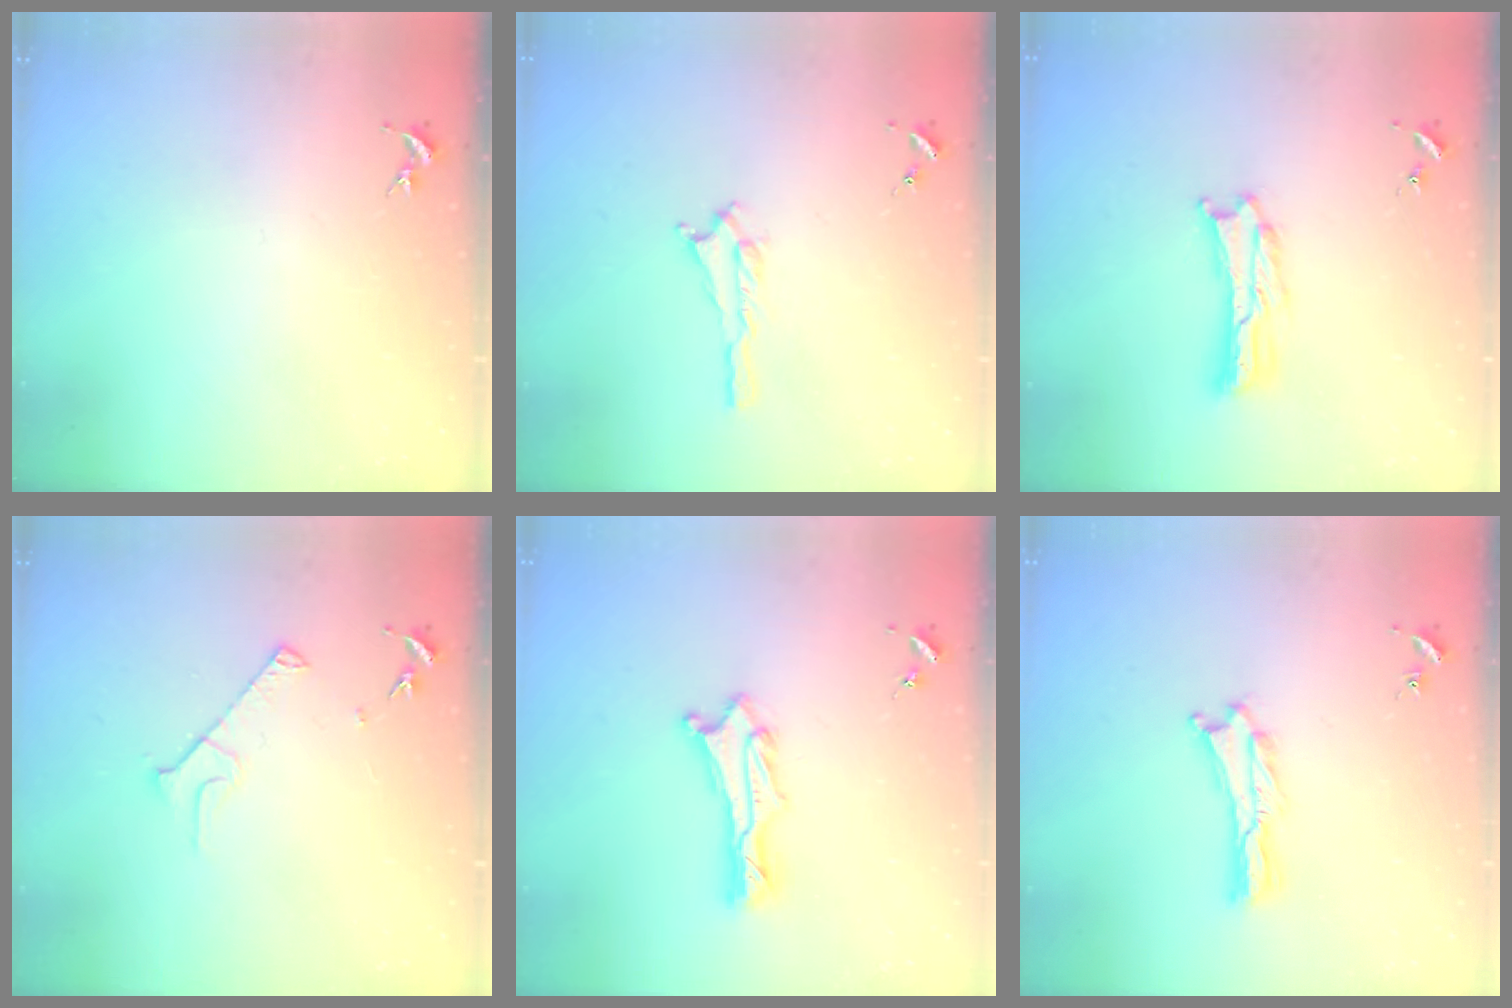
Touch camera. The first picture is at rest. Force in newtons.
{"total": 1.4, "press": 1.4, "slide": 0.2}
{"total": 1.7, "press": 1.7, "slide": 0.3}
{"total": 3.9, "press": 3.9, "slide": 0.4}
{"total": 1.5, "press": 1.5, "slide": 0.1}
{"total": 0.6, "press": 0.5, "slide": 0.2}